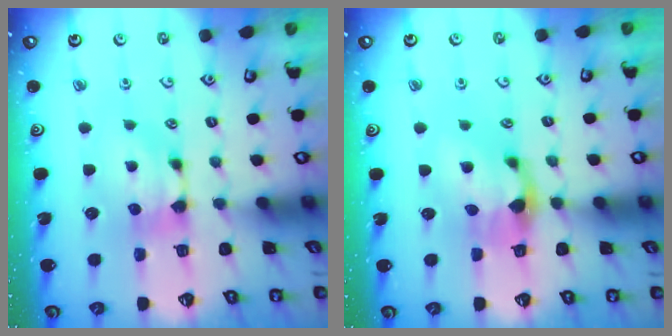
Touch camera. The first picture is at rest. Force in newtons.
{"total": 2.8, "press": 2.2, "slide": 1.7}